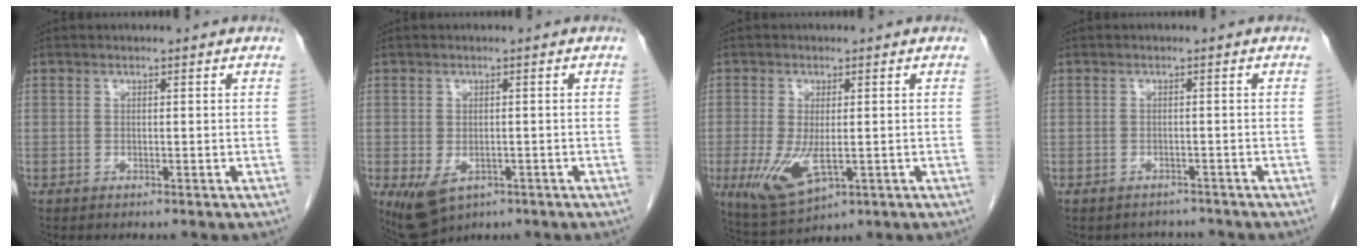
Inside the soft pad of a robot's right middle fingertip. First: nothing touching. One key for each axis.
{"total": 5.6, "fx": -2.5, "fy": 3.6, "fz": 3.6, "tx": -0.066, "ty": -0.008, "tz": -0.027}
{"total": 7.6, "fx": -1.8, "fy": 3.0, "fz": 6.8, "tx": -0.137, "ty": -0.023, "tz": -0.018}
{"total": 3.1, "fx": -2.8, "fy": 1.3, "fz": -0.2, "tx": -0.001, "ty": 0.004, "tz": -0.040}